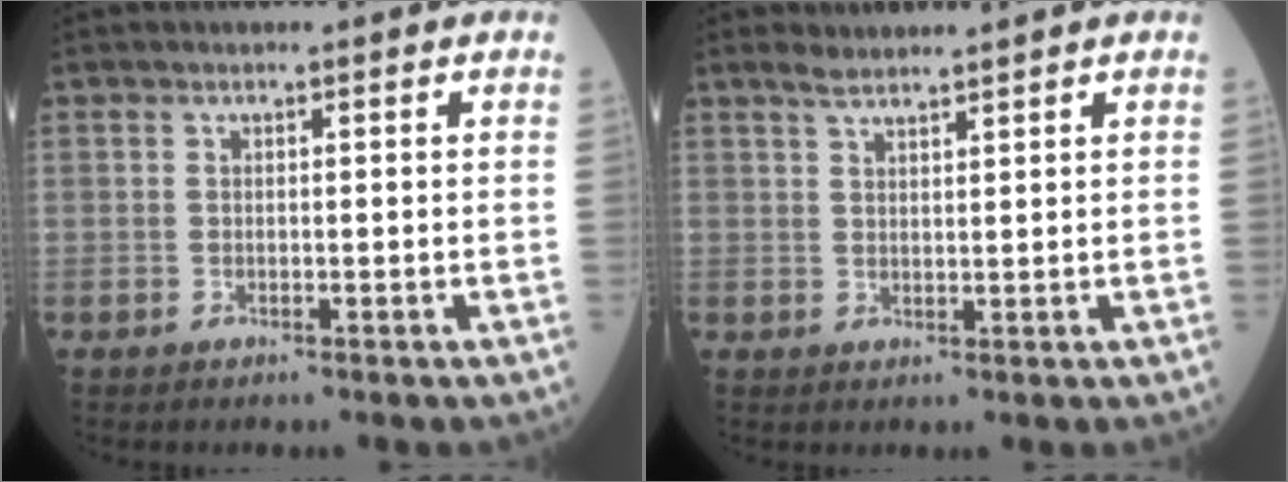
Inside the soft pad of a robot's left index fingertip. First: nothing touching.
{"total": 3.1, "force": [2.9, 0.1, 1.1], "torque": [-0.025, 0.018, 0.056]}